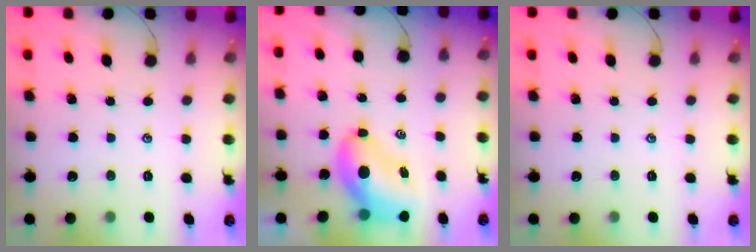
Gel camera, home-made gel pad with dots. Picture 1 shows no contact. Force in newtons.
{"total": 9.3, "press": 9.1, "slide": 1.9}
{"total": 0.0}